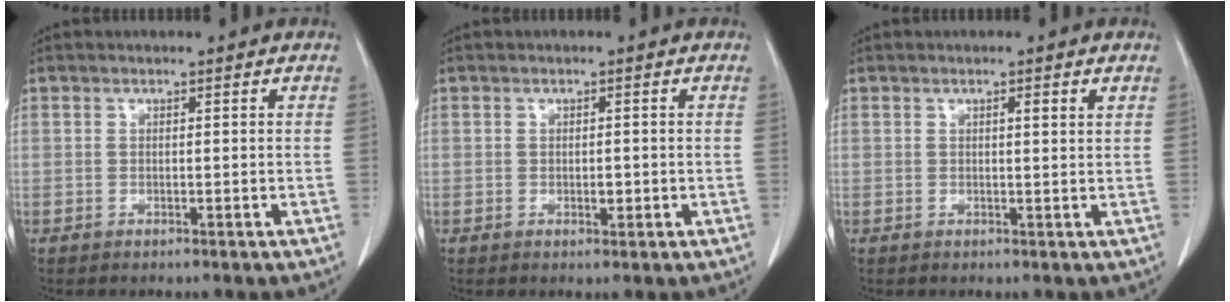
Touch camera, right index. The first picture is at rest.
{"total": 1.5, "force": [-0.4, 0.7, 1.3], "torque": [-0.021, 0.000, -0.003]}
{"total": 1.4, "force": [0.7, 0.0, 1.3], "torque": [-0.019, -0.001, 0.008]}